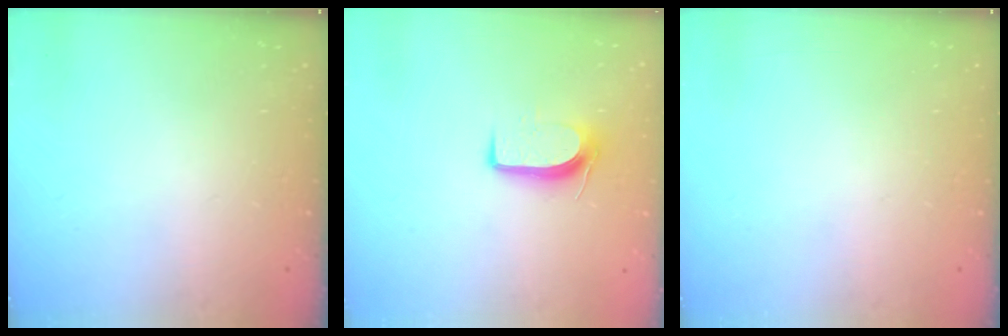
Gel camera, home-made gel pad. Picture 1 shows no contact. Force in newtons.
{"total": 8.0, "press": 8.0, "slide": 0.9}
{"total": 0.0}